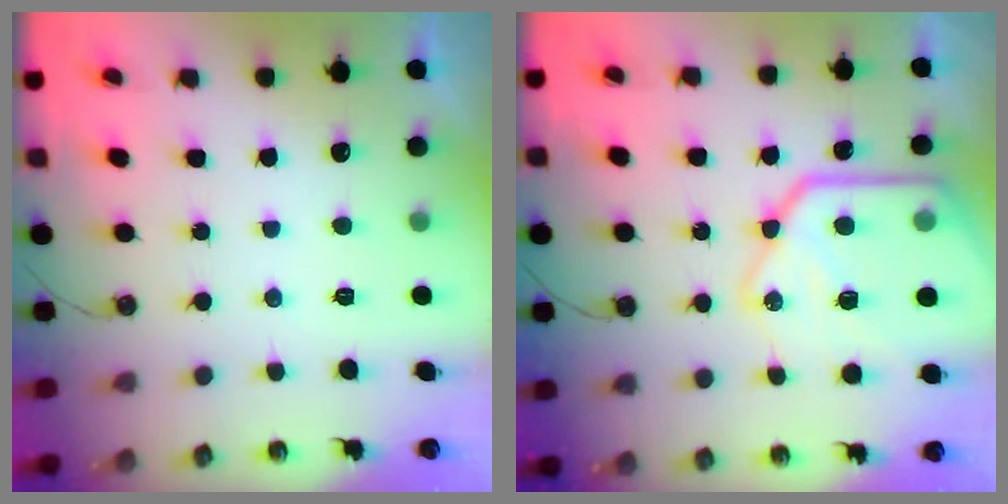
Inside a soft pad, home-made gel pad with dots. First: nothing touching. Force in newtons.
{"total": 22.9, "press": 22.7, "slide": 2.9}